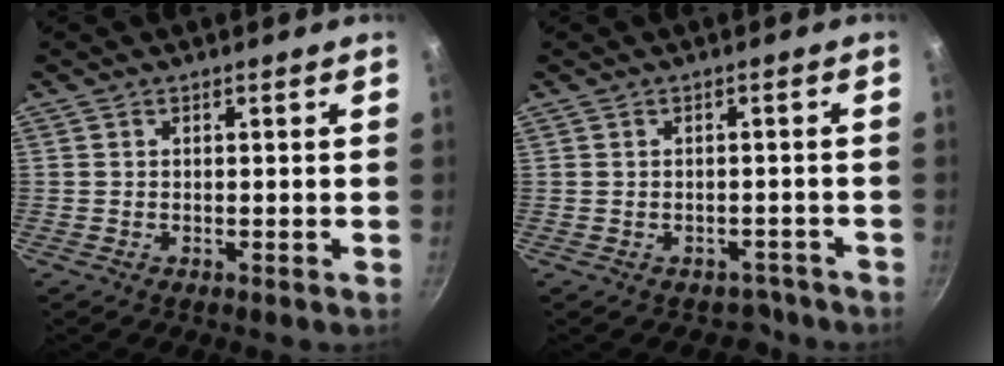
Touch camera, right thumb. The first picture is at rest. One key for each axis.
{"total": 2.9, "fx": -2.2, "fy": 1.9, "fz": -0.2, "tx": 0.039, "ty": 0.041, "tz": -0.014}